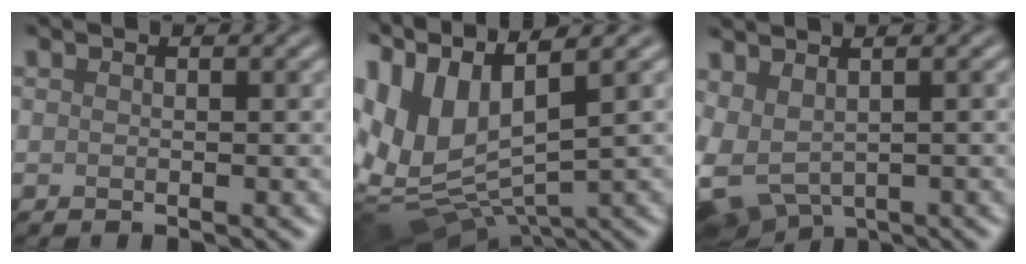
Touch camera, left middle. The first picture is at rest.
{"total": 12.5, "force": [4.3, 6.8, 9.6], "torque": [-0.226, 0.004, 0.095]}
{"total": 5.5, "force": [0.3, 3.4, 4.3], "torque": [-0.099, -0.018, 0.020]}